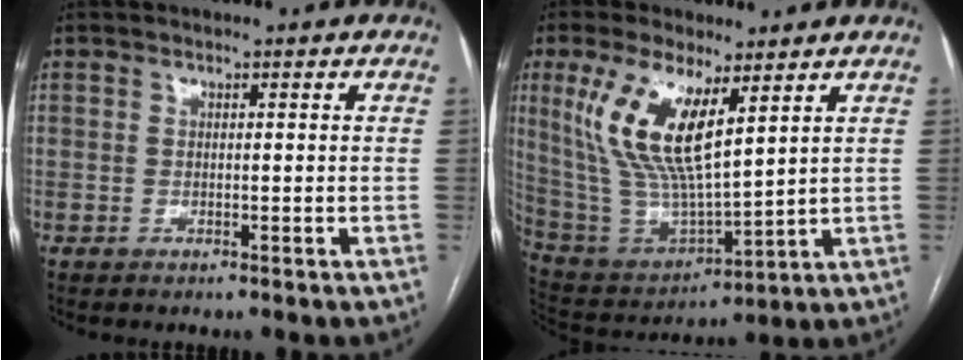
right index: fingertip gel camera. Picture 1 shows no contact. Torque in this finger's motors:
{"motor_torque": [0.70, 0.43, 1.05, 0.21]}